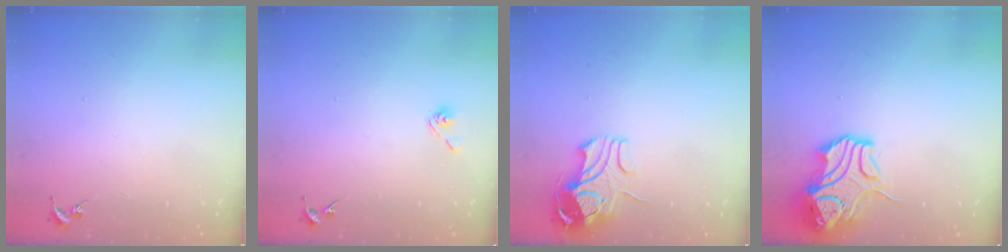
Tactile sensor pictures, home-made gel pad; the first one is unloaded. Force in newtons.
{"total": 4.4, "press": 3.9, "slide": 2.0}
{"total": 12.4, "press": 12.3, "slide": 1.3}
{"total": 13.6, "press": 13.4, "slide": 2.1}